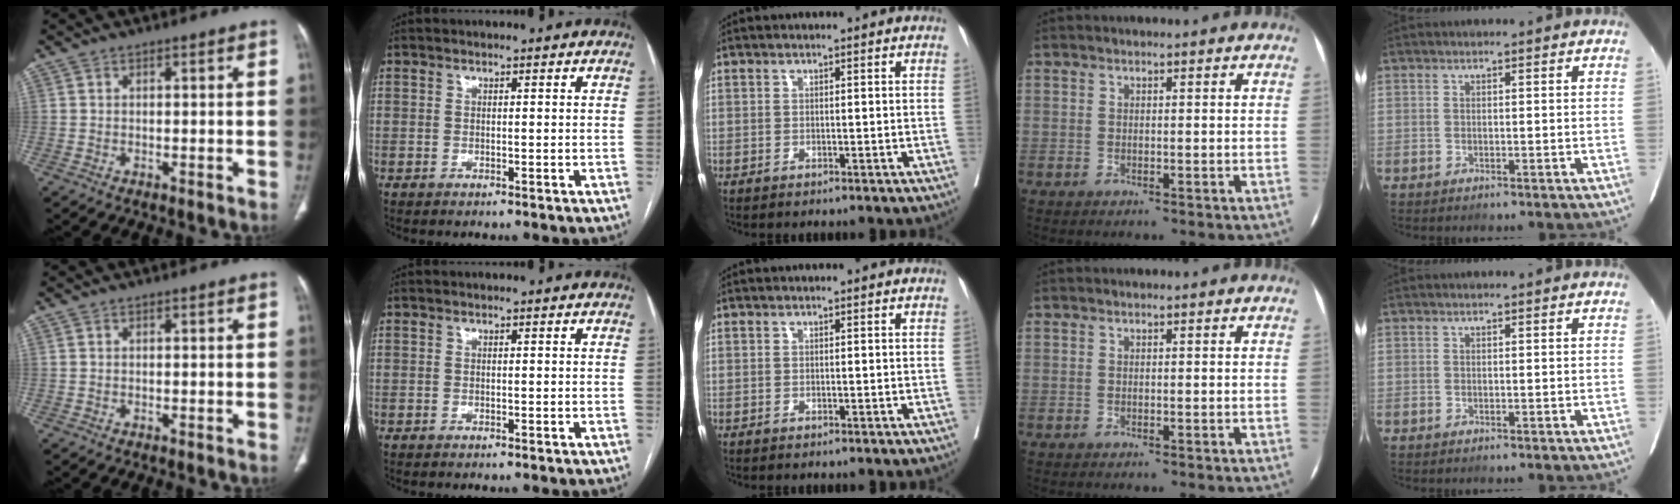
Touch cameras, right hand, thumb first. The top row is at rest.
{}